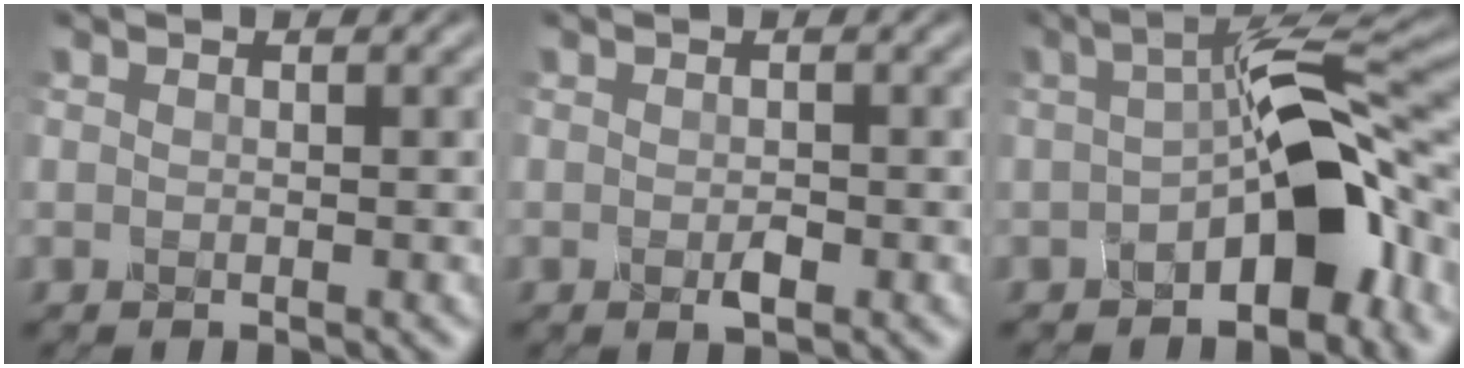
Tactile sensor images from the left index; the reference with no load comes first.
{"total": 1.1, "force": [-0.4, 0.5, 0.9], "torque": [-0.019, 0.001, -0.008]}
{"total": 8.7, "force": [-2.8, 3.1, 7.6], "torque": [-0.102, 0.024, -0.054]}